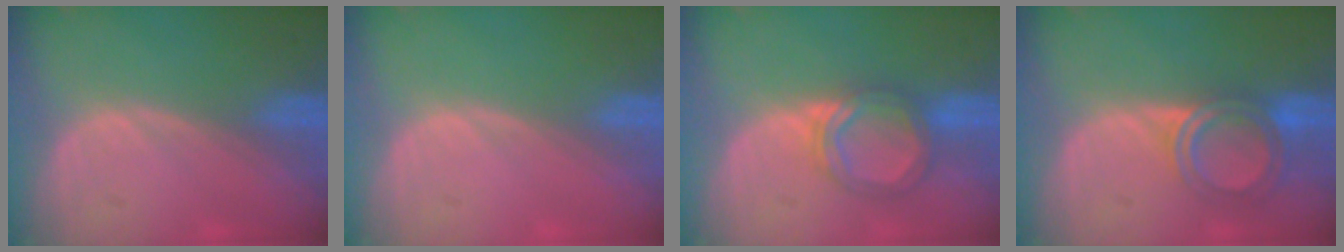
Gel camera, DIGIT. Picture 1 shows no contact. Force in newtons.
{"total": 0.0}
{"total": 5.4, "press": 5.3, "slide": 1.0}
{"total": 5.8, "press": 5.3, "slide": 2.4}